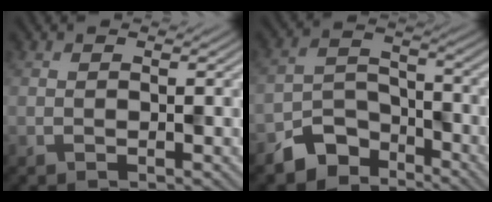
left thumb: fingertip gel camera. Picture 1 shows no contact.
{"total": 7.1, "force": [-5.3, 4.1, 2.5], "torque": [-0.044, -0.006, -0.108]}